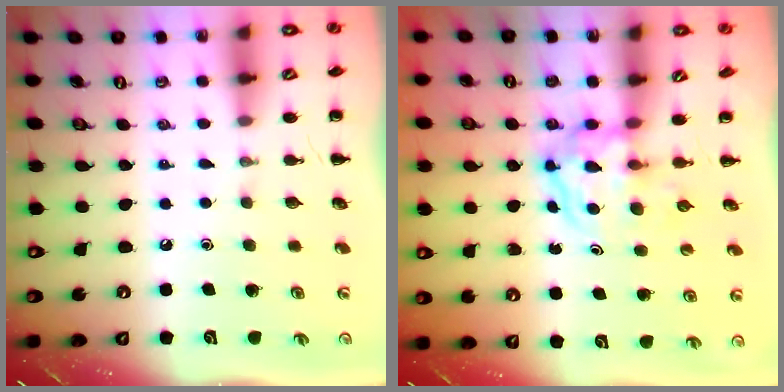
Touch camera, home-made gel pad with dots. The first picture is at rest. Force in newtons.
{"total": 3.7, "press": 3.7, "slide": 0.4}